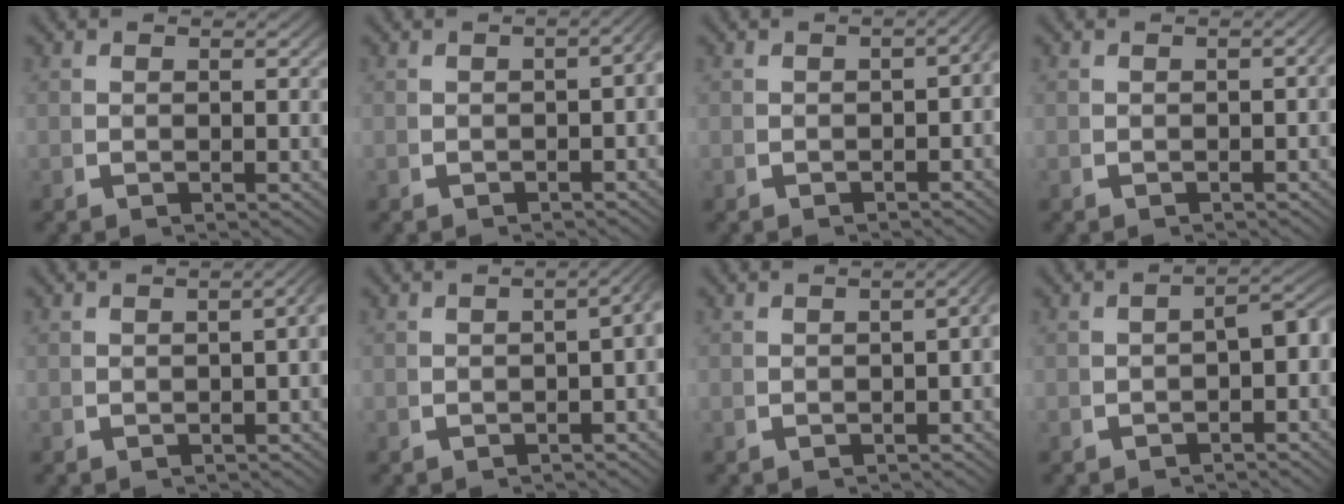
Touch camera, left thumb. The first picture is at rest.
{"total": 3.5, "force": [-0.7, 1.8, 3.0], "torque": [-0.028, 0.012, -0.013]}
{"total": 3.0, "force": [-0.7, 1.6, 2.4], "torque": [-0.023, 0.009, -0.012]}
{"total": 1.2, "force": [-0.8, 0.6, 0.7], "torque": [-0.009, 0.000, -0.010]}
{"total": 4.0, "force": [-0.3, 1.9, 3.5], "torque": [-0.033, 0.017, -0.009]}
{"total": 4.8, "force": [0.0, 2.9, 3.8], "torque": [-0.034, 0.023, -0.012]}
{"total": 3.5, "force": [-0.6, 1.7, 3.0], "torque": [-0.029, 0.013, -0.012]}
{"total": 4.2, "force": [-1.4, 2.3, 3.2], "torque": [-0.038, -0.003, -0.017]}